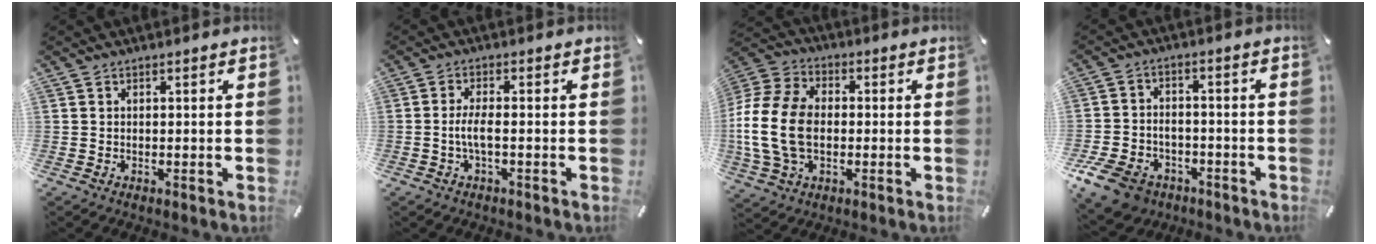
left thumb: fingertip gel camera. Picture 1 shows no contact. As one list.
[{"total": 4.1, "force": [-1.0, 1.1, 3.9], "torque": [-0.090, -0.003, -0.024]}, {"total": 16.1, "force": [-2.0, 11.6, 11.0], "torque": [-0.242, 0.011, -0.039]}, {"total": 9.7, "force": [-5.9, 6.5, 4.0], "torque": [-0.096, 0.034, -0.109]}]